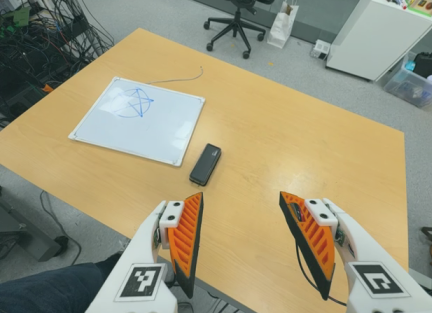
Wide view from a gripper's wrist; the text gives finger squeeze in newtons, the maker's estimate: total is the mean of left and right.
{"total": 0.0}